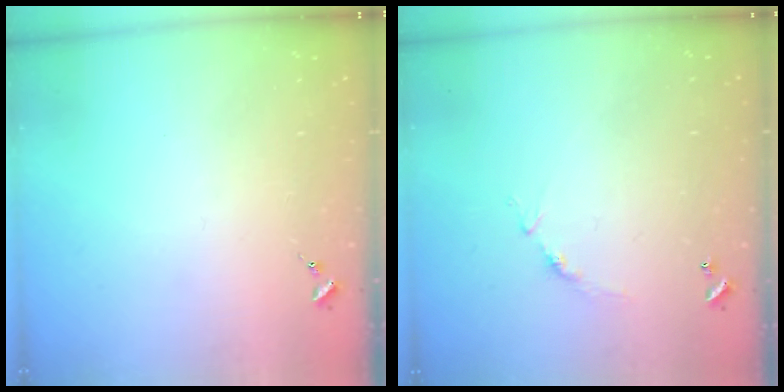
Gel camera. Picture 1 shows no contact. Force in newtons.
{"total": 5.1, "press": 5.1, "slide": 0.4}